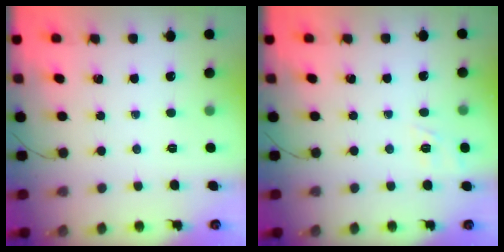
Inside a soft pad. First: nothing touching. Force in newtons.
{"total": 2.1, "press": 1.4, "slide": 1.5}